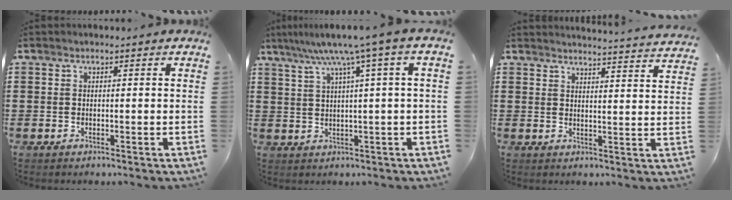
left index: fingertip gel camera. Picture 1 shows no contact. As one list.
[{"total": 6.3, "force": [2.7, -0.6, 5.6], "torque": [-0.117, -0.011, 0.039]}, {"total": 3.5, "force": [3.4, -0.9, 0.1], "torque": [-0.005, -0.029, 0.058]}]